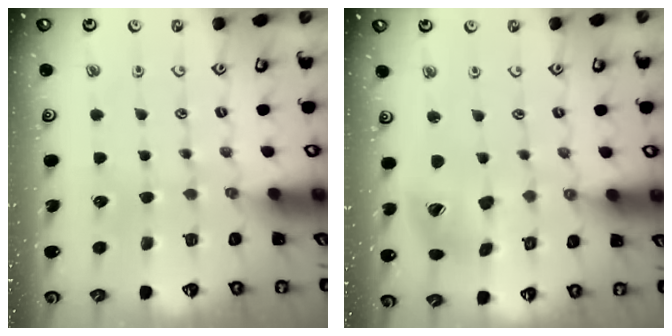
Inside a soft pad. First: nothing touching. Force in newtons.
{"total": 13.3, "press": 13.2, "slide": 1.7}